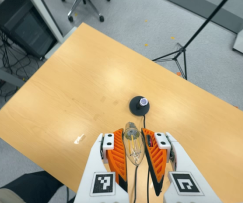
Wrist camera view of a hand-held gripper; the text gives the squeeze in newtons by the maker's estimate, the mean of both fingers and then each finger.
{"total": 20.3, "left": 21.7, "right": 19.0}